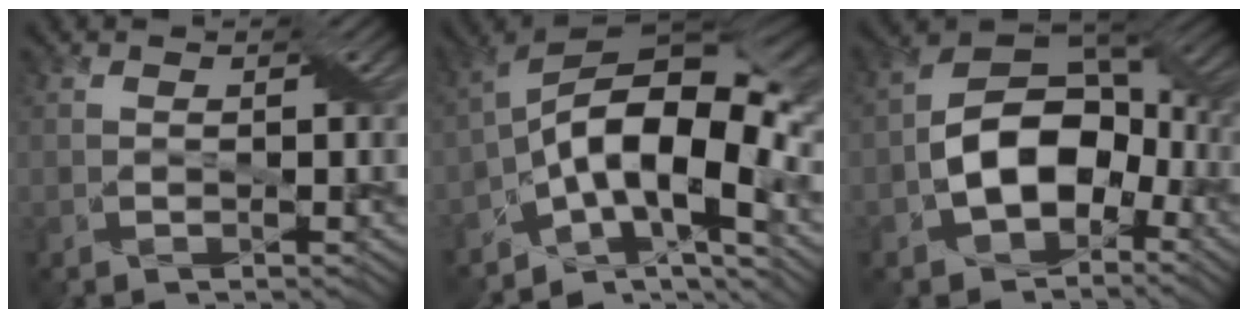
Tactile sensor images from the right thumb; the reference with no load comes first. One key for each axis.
{"total": 14.9, "fx": -5.3, "fy": 6.9, "fz": 12.0, "tx": -0.196, "ty": 0.010, "tz": -0.106}
{"total": 12.2, "fx": -3.7, "fy": 8.1, "fz": 8.4, "tx": -0.152, "ty": -0.004, "tz": -0.085}